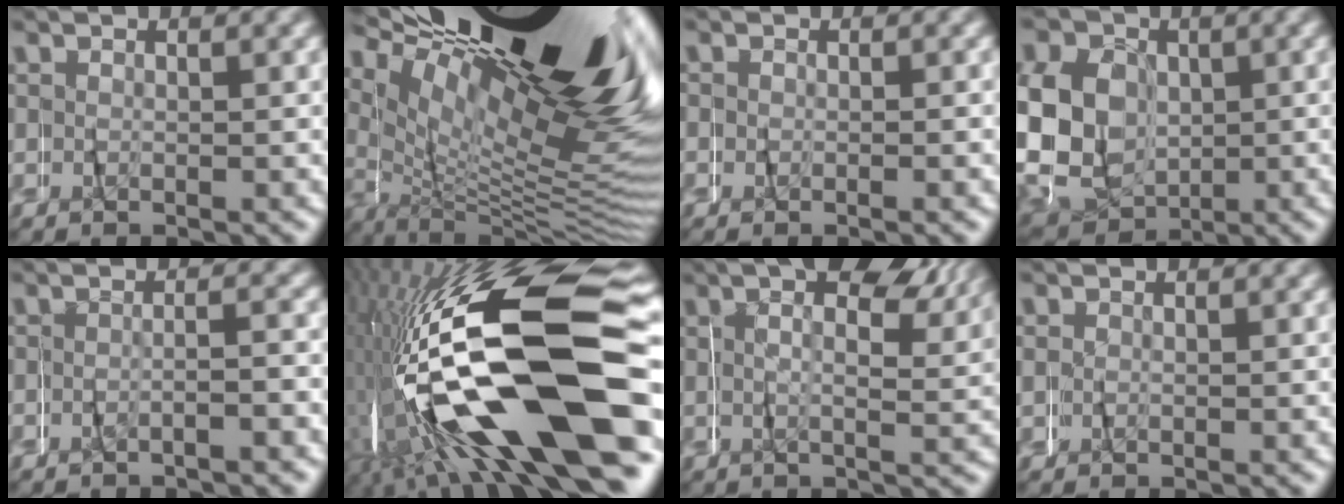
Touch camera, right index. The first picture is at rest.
{"total": 26.7, "force": [6.0, 12.5, 22.9], "torque": [-0.286, 0.049, 0.066]}
{"total": 0.7, "force": [-0.6, 0.2, 0.3], "torque": [-0.014, -0.004, -0.012]}
{"total": 13.5, "force": [-0.2, 12.2, 5.9], "torque": [-0.138, -0.033, -0.005]}
{"total": 1.7, "force": [-1.6, -0.1, 0.7], "torque": [-0.012, 0.008, -0.034]}
{"total": 24.0, "force": [-3.2, 10.0, 21.5], "torque": [-0.404, -0.016, -0.021]}
{"total": 5.3, "force": [3.0, 1.3, 4.1], "torque": [-0.054, 0.019, 0.036]}
{"total": 0.5, "force": [0.1, 0.5, -0.2], "torque": [0.005, 0.004, 0.000]}